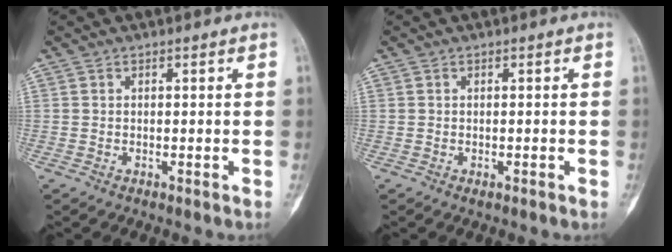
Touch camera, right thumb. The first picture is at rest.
{"total": 0.8, "force": [-0.3, 0.3, 0.7], "torque": [-0.013, 0.004, 0.000]}